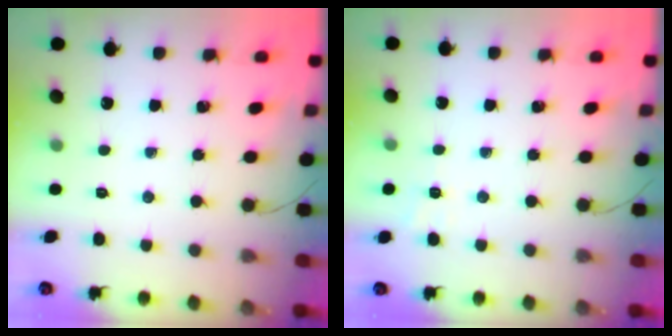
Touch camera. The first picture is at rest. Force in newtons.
{"total": 2.8, "press": 2.2, "slide": 1.8}